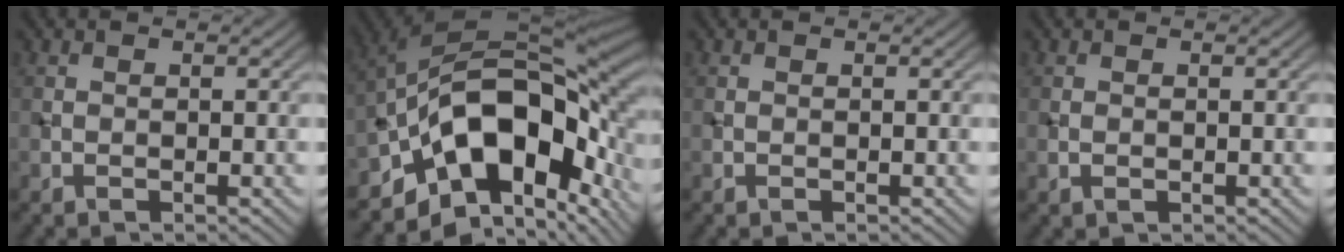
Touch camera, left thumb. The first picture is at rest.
{"total": 16.0, "force": [-5.2, 9.3, 11.9], "torque": [-0.180, -0.002, -0.098]}
{"total": 0.0}
{"total": 0.8, "force": [-0.2, 0.5, 0.6], "torque": [-0.012, 0.000, -0.003]}